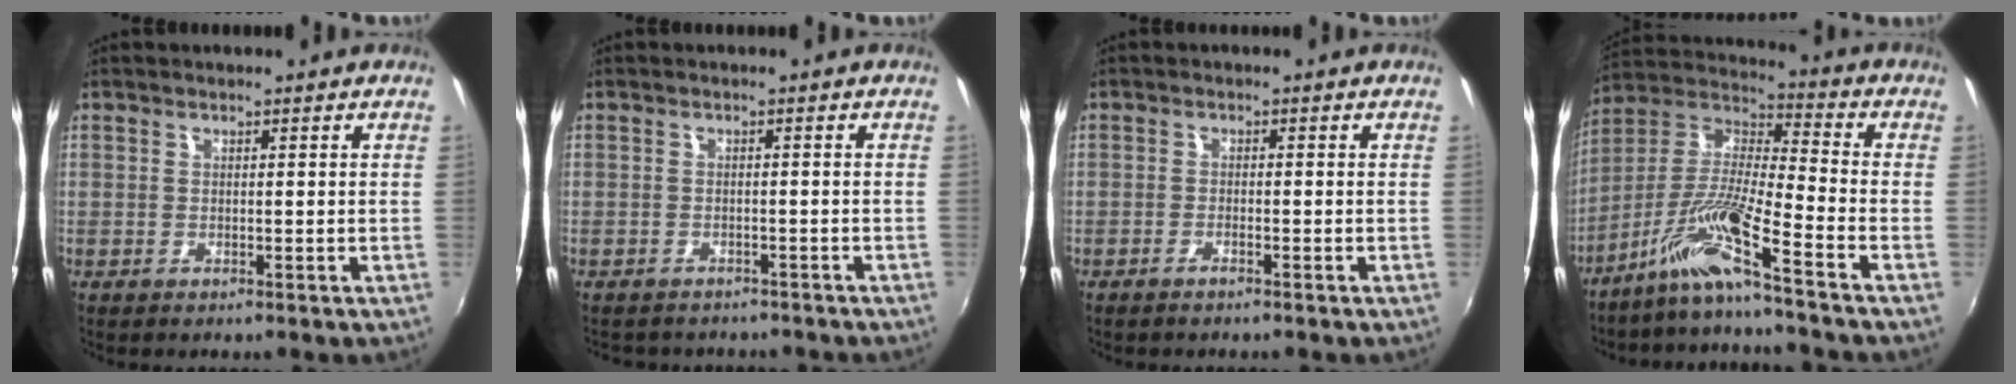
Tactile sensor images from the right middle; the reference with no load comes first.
{"total": 5.6, "force": [-4.8, 2.3, 1.6], "torque": [-0.037, -0.018, -0.063]}
{"total": 1.2, "force": [-1.0, 0.0, 0.6], "torque": [-0.016, 0.001, -0.023]}
{"total": 10.3, "force": [-7.5, -1.1, 6.9], "torque": [-0.137, 0.008, -0.152]}